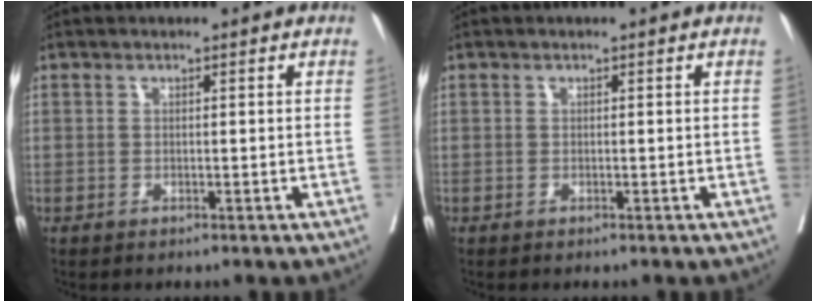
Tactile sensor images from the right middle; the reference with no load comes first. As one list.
[{"total": 0.0}]